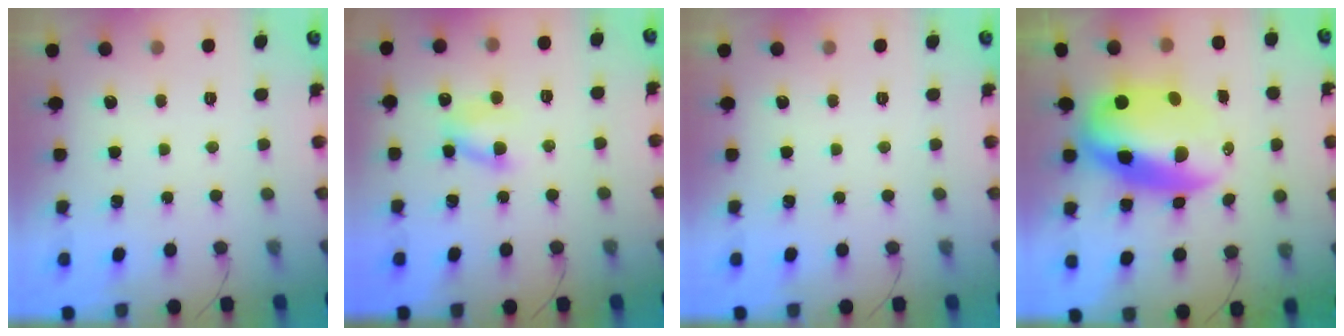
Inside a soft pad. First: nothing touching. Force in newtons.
{"total": 6.5, "press": 6.5, "slide": 0.6}
{"total": 0.0}
{"total": 14.6, "press": 14.1, "slide": 3.7}